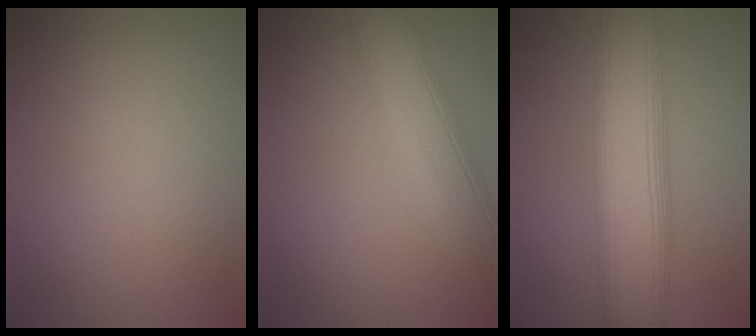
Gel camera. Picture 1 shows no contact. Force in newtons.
{"total": 8.8, "press": 8.8, "slide": 0.4}
{"total": 10.9, "press": 10.9, "slide": 0.2}